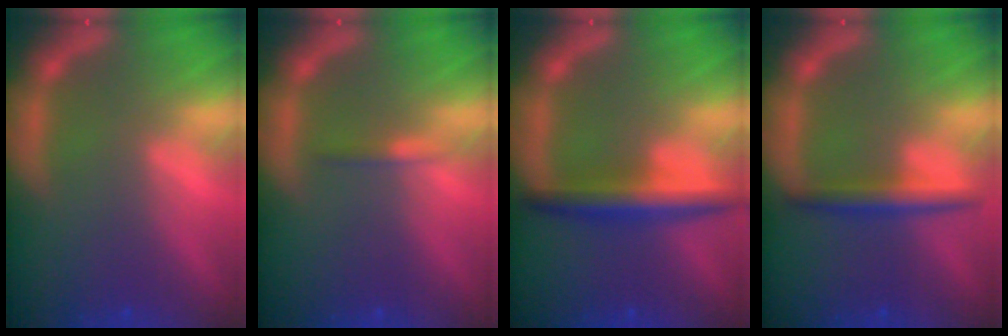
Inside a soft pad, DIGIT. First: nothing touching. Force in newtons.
{"total": 0.9}
{"total": 4.5}
{"total": 3.0}